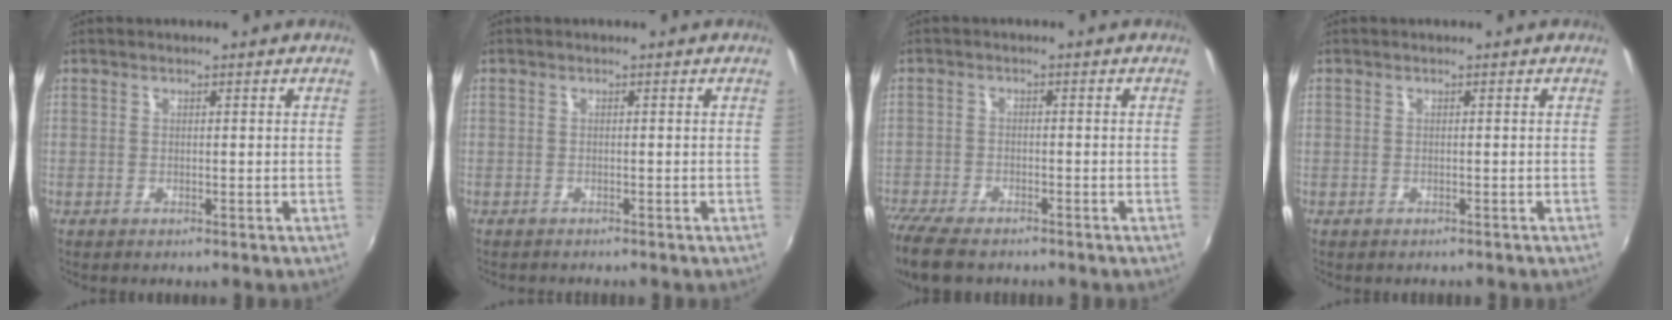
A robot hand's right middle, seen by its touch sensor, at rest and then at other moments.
{"total": 1.4, "force": [-1.4, 0.2, 0.3], "torque": [-0.010, -0.010, -0.022]}
{"total": 10.3, "force": [-8.4, 3.3, 4.9], "torque": [-0.132, -0.042, -0.155]}
{"total": 0.8, "force": [-0.7, 0.3, 0.2], "torque": [-0.007, -0.002, -0.009]}